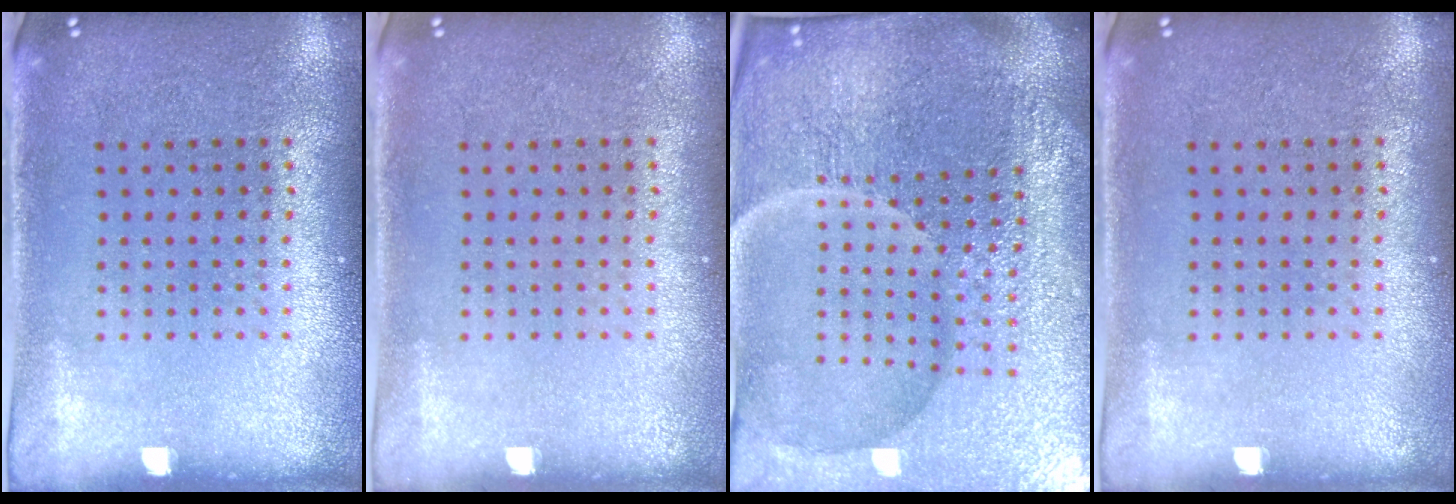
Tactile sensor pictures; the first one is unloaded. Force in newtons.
{"total": 0.0}
{"total": 7.2, "press": 6.3, "slide": 3.5}
{"total": 0.0}